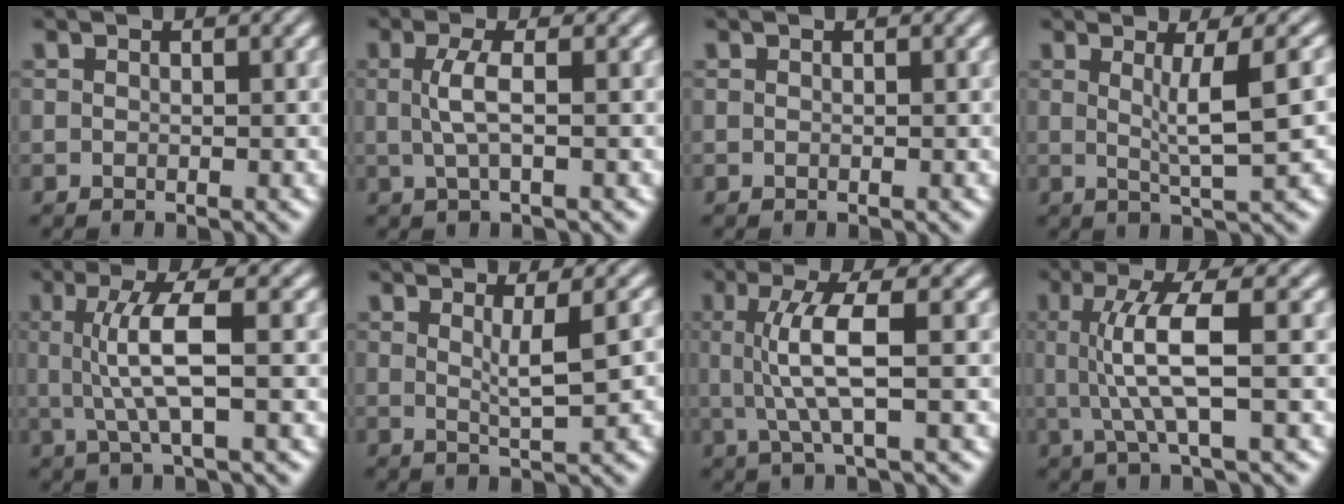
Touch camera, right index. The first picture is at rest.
{"total": 2.4, "force": [0.1, -0.8, 2.2], "torque": [-0.038, 0.000, 0.009]}
{"total": 0.0}
{"total": 3.7, "force": [0.8, -1.3, 3.3], "torque": [-0.044, -0.006, 0.021]}
{"total": 4.5, "force": [0.2, -0.4, 4.4], "torque": [-0.079, 0.001, 0.011]}
{"total": 2.5, "force": [0.9, -1.3, 1.9], "torque": [-0.021, -0.010, 0.024]}
{"total": 4.4, "force": [0.3, -0.5, 4.3], "torque": [-0.080, 0.000, 0.012]}
{"total": 5.0, "force": [0.3, -0.2, 5.0], "torque": [-0.091, -0.001, 0.012]}